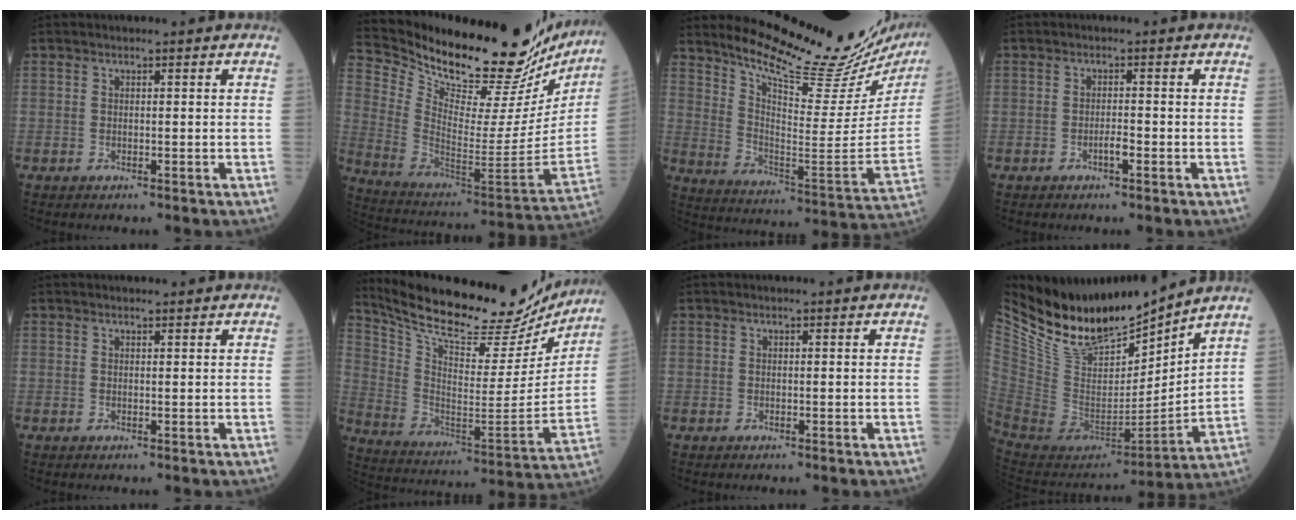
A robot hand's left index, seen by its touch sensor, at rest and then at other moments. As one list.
[{"total": 32.7, "force": [28.9, 6.3, 13.9], "torque": [-0.246, -0.099, 0.401]}, {"total": 24.4, "force": [22.2, 1.6, 10.2], "torque": [-0.169, -0.107, 0.304]}, {"total": 1.4, "force": [-0.8, 0.2, 1.2], "torque": [-0.022, 0.001, -0.014]}, {"total": 1.3, "force": [1.2, 0.2, 0.3], "torque": [-0.009, 0.009, 0.019]}, {"total": 26.2, "force": [23.2, 6.1, 10.5], "torque": [-0.188, -0.034, 0.340]}, {"total": 0.0}, {"total": 19.3, "force": [17.1, 4.2, 7.9], "torque": [-0.158, -0.021, 0.323]}]